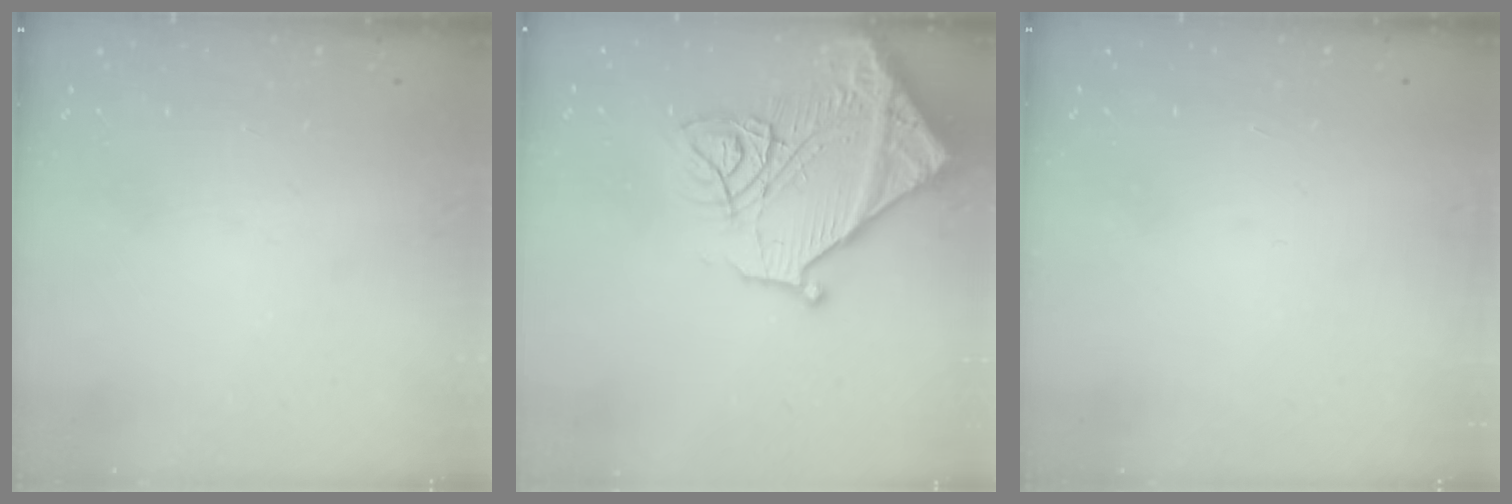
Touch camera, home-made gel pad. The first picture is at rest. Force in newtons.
{"total": 19.6, "press": 19.5, "slide": 2.0}
{"total": 1.5, "press": 1.5, "slide": 0.1}